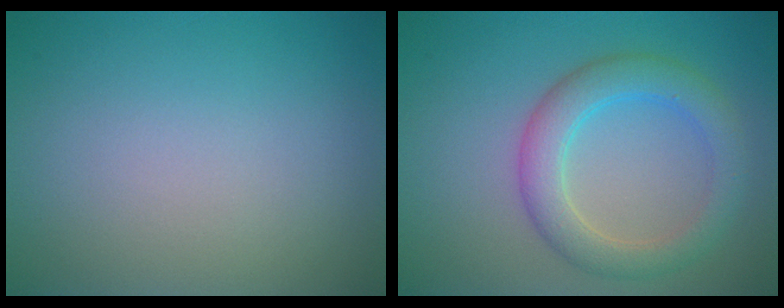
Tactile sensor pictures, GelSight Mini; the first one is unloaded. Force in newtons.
{"total": 4.4, "press": 4.4, "slide": 0.0}